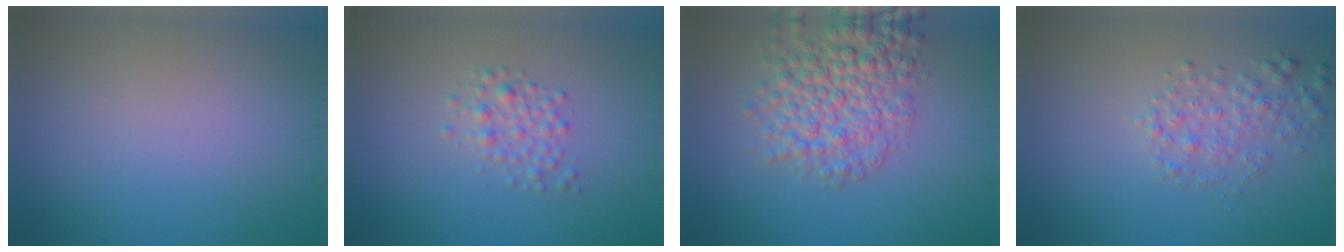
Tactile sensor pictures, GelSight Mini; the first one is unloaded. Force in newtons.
{"total": 1.9, "press": 1.9, "slide": 0.0}
{"total": 5.9, "press": 5.9, "slide": 0.2}
{"total": 2.5, "press": 2.5, "slide": 0.1}